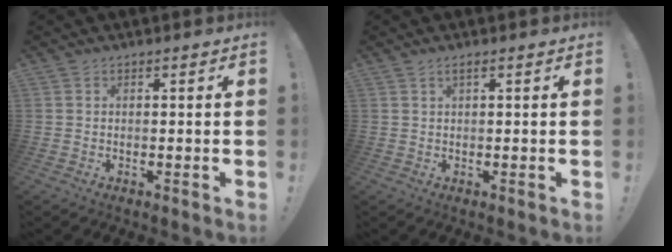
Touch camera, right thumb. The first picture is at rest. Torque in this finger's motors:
{"motor_torque": [-0.28, 0.32, -0.25, 0.21, 0.09]}